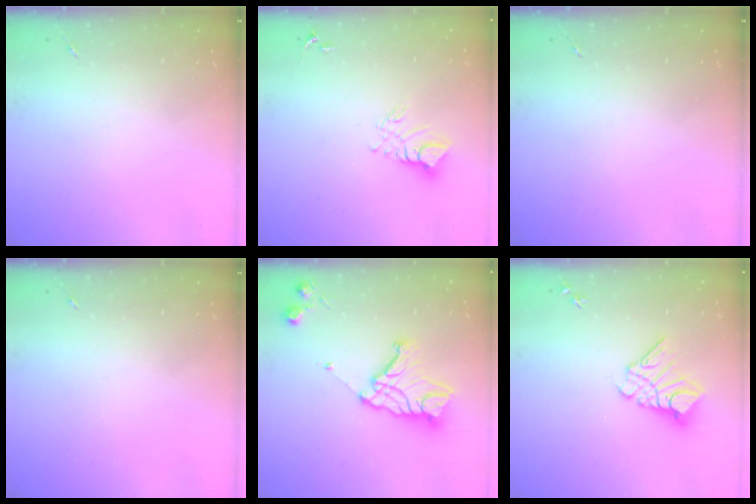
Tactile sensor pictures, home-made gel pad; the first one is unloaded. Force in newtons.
{"total": 8.6, "press": 8.6, "slide": 0.8}
{"total": 0.0}
{"total": 0.0}
{"total": 15.7, "press": 15.6, "slide": 1.3}
{"total": 11.6, "press": 11.6, "slide": 1.2}